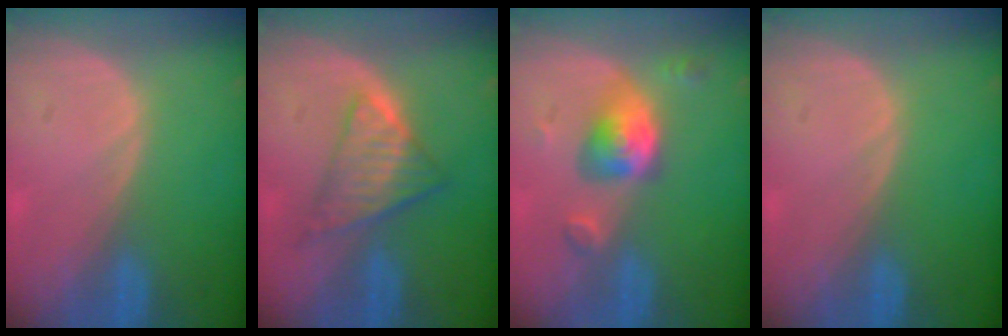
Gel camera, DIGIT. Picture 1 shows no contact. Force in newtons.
{"total": 6.5, "press": 5.8, "slide": 2.9}
{"total": 5.5, "press": 5.3, "slide": 1.3}
{"total": 0.0}